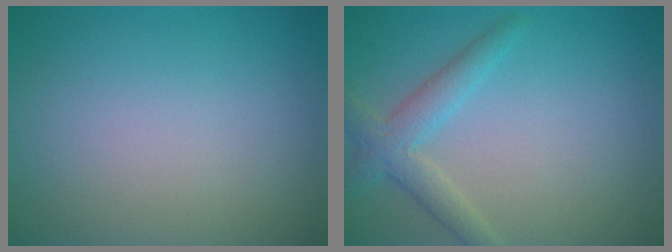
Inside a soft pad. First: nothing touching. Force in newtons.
{"total": 3.1, "press": 3.1, "slide": 0.1}